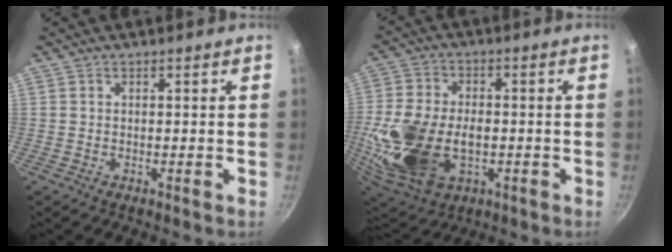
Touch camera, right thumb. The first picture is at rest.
{"total": 20.9, "force": [-3.2, 13.5, 15.6], "torque": [-0.319, 0.003, -0.047]}